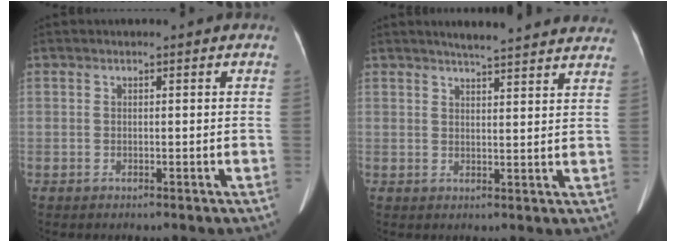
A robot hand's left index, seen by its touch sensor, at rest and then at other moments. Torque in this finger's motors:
{"motor_torque": [0.21, -0.41, 0.00, 0.04]}